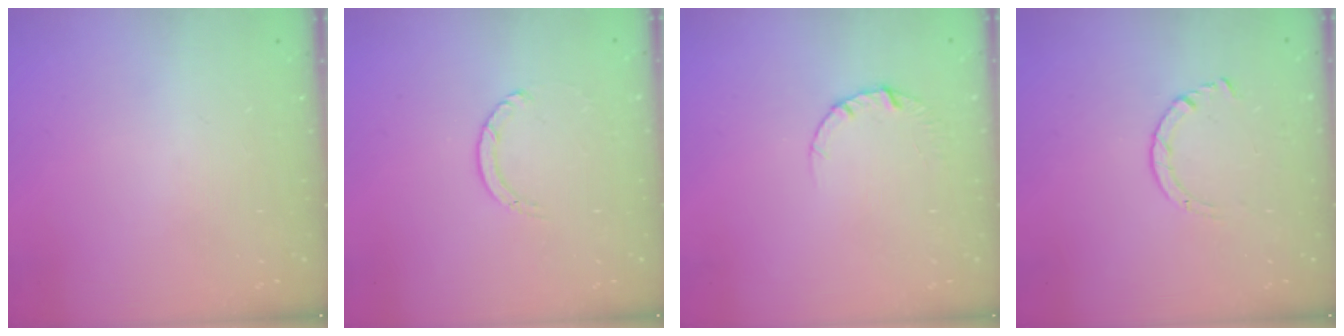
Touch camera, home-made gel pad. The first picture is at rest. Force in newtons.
{"total": 1.1, "press": 1.1, "slide": 0.1}
{"total": 3.4, "press": 3.4, "slide": 0.4}
{"total": 2.9, "press": 2.8, "slide": 0.3}